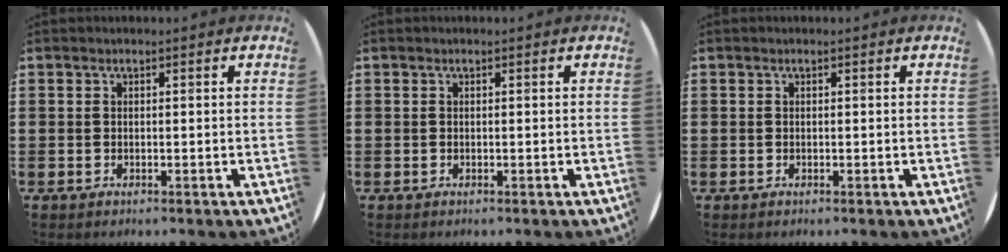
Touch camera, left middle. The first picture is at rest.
{"total": 0.0}
{"total": 0.0}